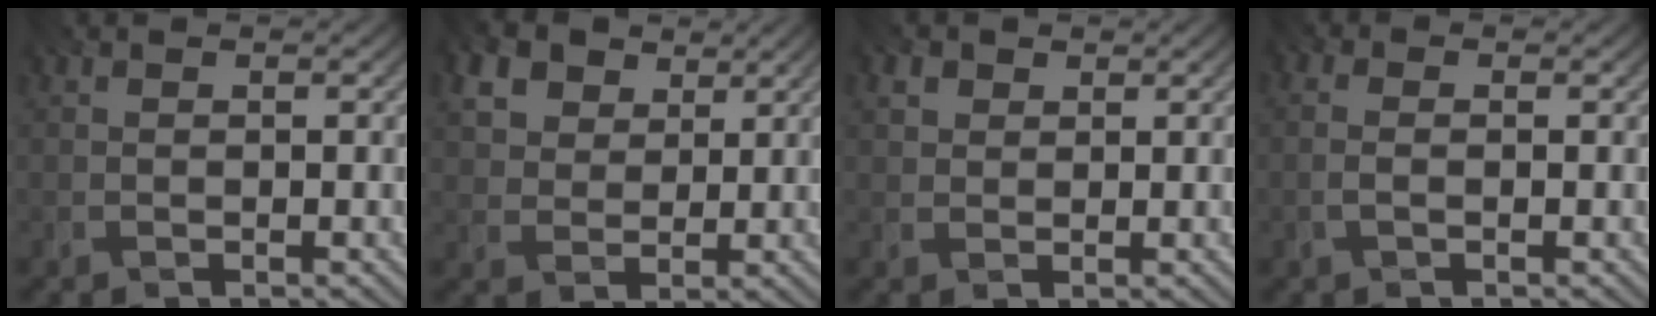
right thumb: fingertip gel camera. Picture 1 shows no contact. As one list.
[{"total": 7.1, "force": [3.8, 4.8, 3.6], "torque": [-0.112, -0.003, 0.070]}, {"total": 2.1, "force": [0.9, 1.7, 0.8], "torque": [-0.020, 0.000, 0.019]}, {"total": 1.7, "force": [-0.7, 1.0, 1.2], "torque": [-0.022, 0.000, -0.027]}]